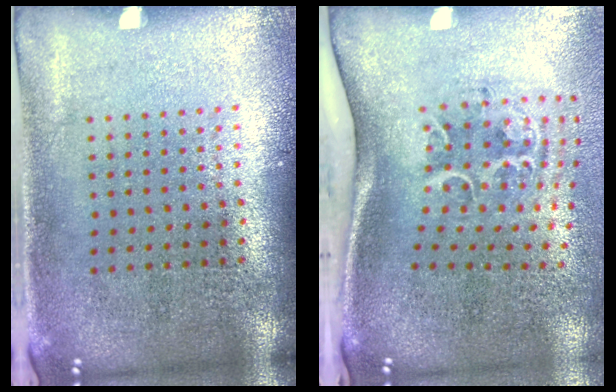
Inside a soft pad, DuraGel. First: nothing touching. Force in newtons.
{"total": 2.2, "press": 1.3, "slide": 1.8}